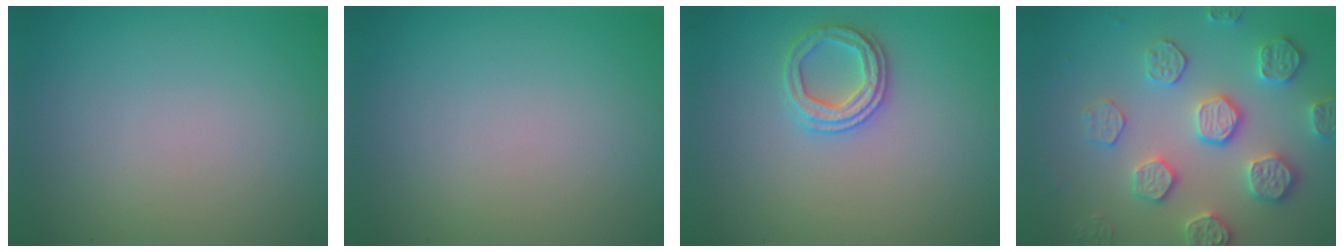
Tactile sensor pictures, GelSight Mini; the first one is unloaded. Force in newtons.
{"total": 0.0}
{"total": 2.4, "press": 2.4, "slide": 0.2}
{"total": 4.8, "press": 4.6, "slide": 1.2}